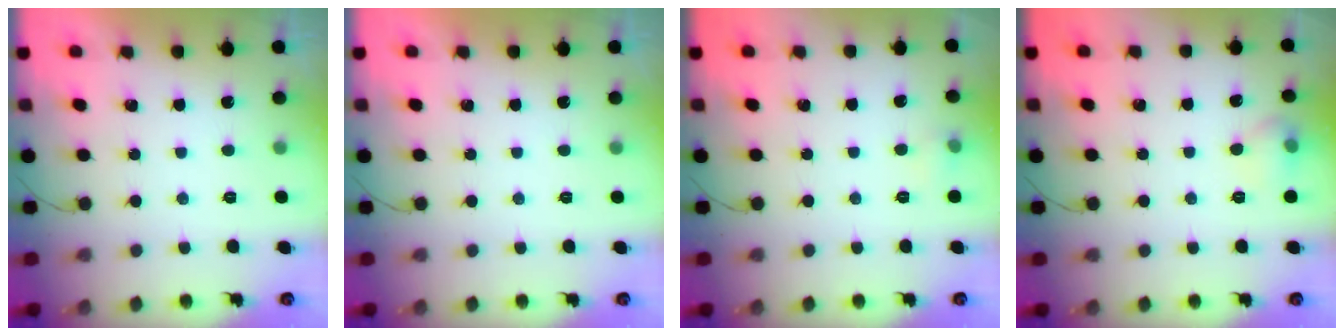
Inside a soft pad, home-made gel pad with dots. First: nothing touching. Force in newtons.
{"total": 0.0}
{"total": 7.9, "press": 4.1, "slide": 6.8}
{"total": 5.8, "press": 5.6, "slide": 1.6}